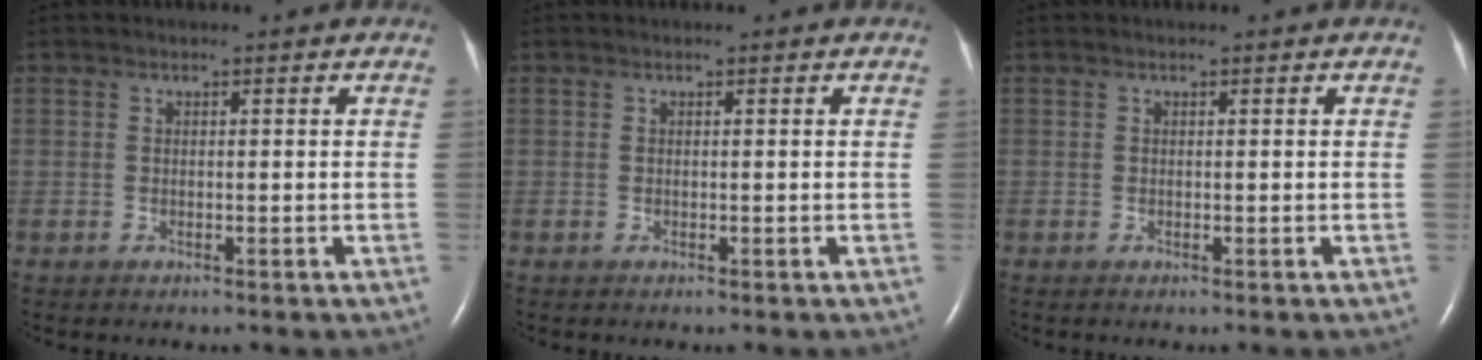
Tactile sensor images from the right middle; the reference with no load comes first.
{"total": 0.0}
{"total": 0.0}